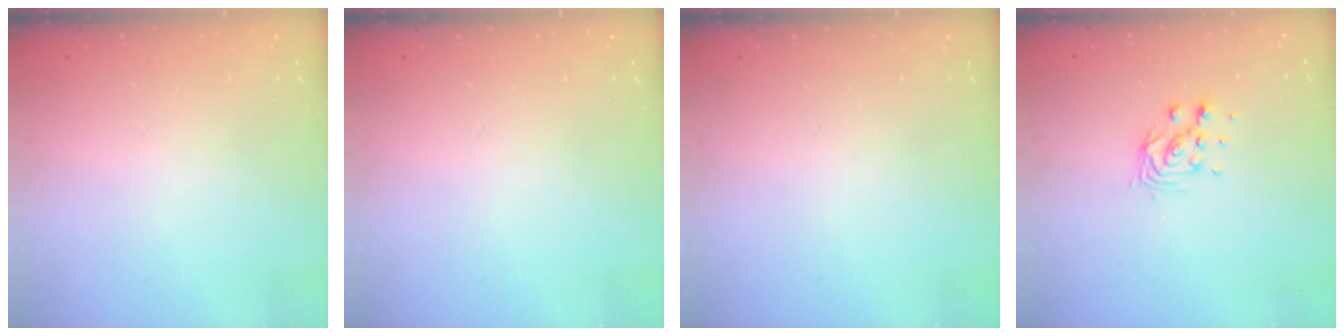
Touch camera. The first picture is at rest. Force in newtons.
{"total": 0.0}
{"total": 0.0}
{"total": 6.8, "press": 6.8, "slide": 0.5}